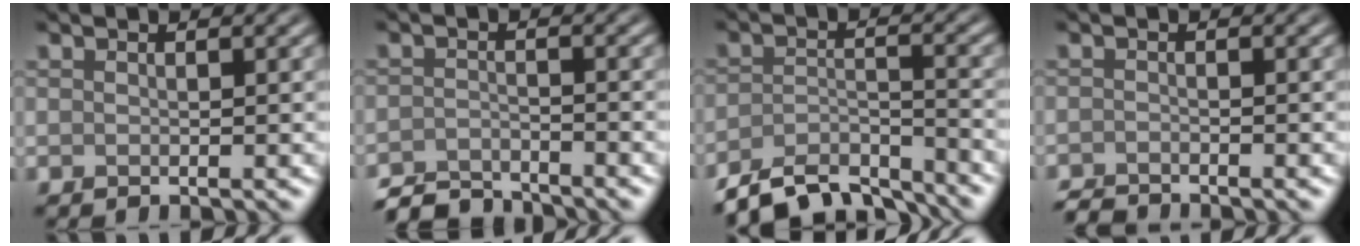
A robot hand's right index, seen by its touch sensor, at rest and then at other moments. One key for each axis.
{"total": 3.9, "fx": -3.7, "fy": 0.7, "fz": 0.9, "tx": -0.016, "ty": -0.004, "tz": -0.076}
{"total": 6.5, "fx": -5.8, "fy": 1.4, "fz": 2.5, "tx": -0.043, "ty": -0.008, "tz": -0.101}
{"total": 1.7, "fx": -1.7, "fy": 0.1, "fz": 0.2, "tx": -0.001, "ty": -0.005, "tz": -0.036}